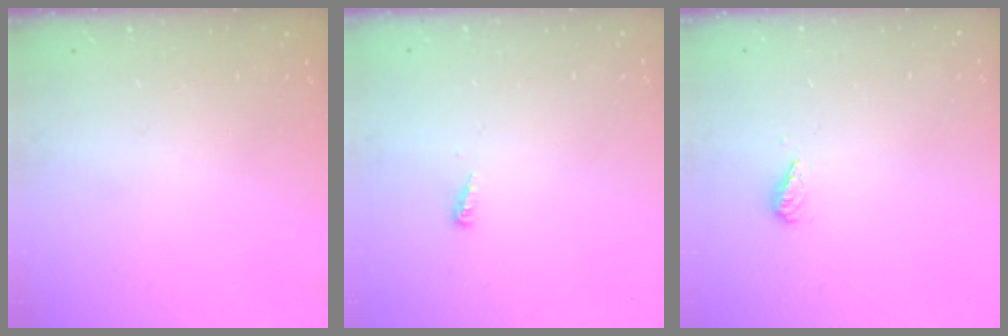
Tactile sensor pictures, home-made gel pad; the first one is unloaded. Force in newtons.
{"total": 4.0, "press": 4.0, "slide": 0.5}
{"total": 3.0, "press": 2.9, "slide": 0.6}